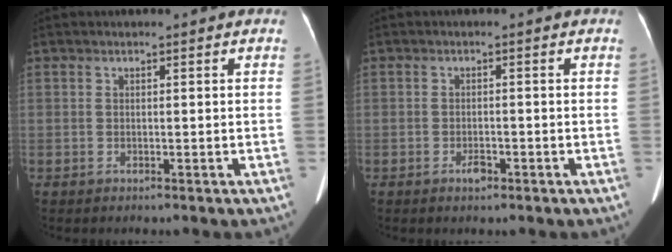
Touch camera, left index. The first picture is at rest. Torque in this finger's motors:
{"motor_torque": [0.20, 0.14, 0.01, 0.00]}